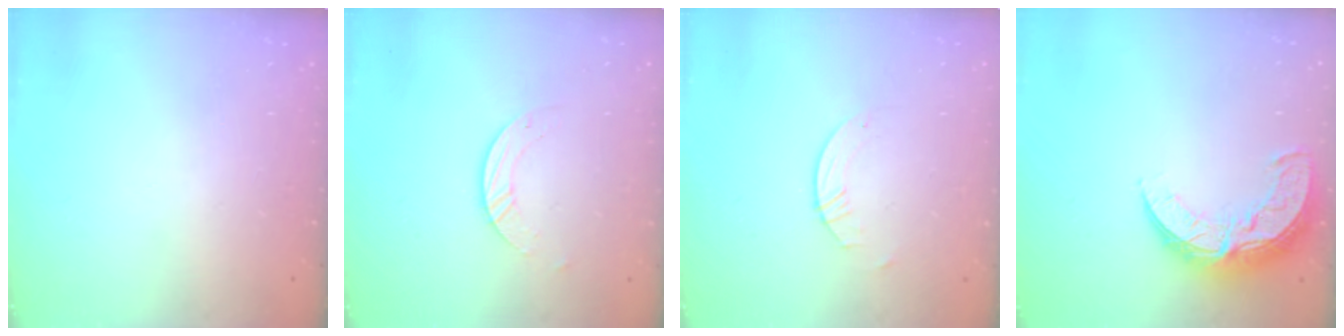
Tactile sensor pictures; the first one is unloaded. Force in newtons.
{"total": 3.4, "press": 3.4, "slide": 0.1}
{"total": 0.8, "press": 0.8, "slide": 0.2}
{"total": 11.4, "press": 11.3, "slide": 0.8}